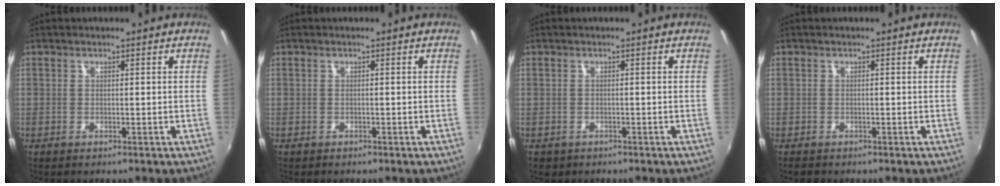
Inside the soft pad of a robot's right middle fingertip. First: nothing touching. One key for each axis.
{"total": 0.0}
{"total": 1.6, "fx": -0.8, "fy": 1.3, "fz": 0.6, "tx": -0.015, "ty": -0.003, "tz": -0.009}
{"total": 1.0, "fx": -0.8, "fy": 0.6, "fz": 0.1, "tx": -0.005, "ty": 0.000, "tz": -0.013}